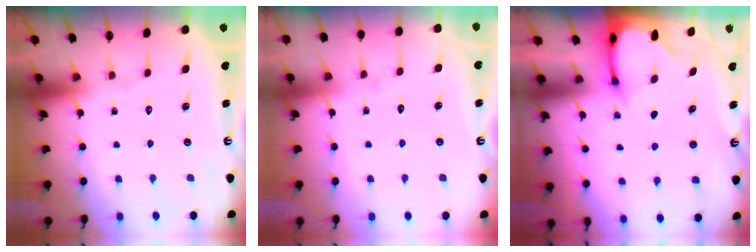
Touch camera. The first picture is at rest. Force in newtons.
{"total": 3.0, "press": 3.0, "slide": 0.3}
{"total": 2.4, "press": 2.4, "slide": 0.3}